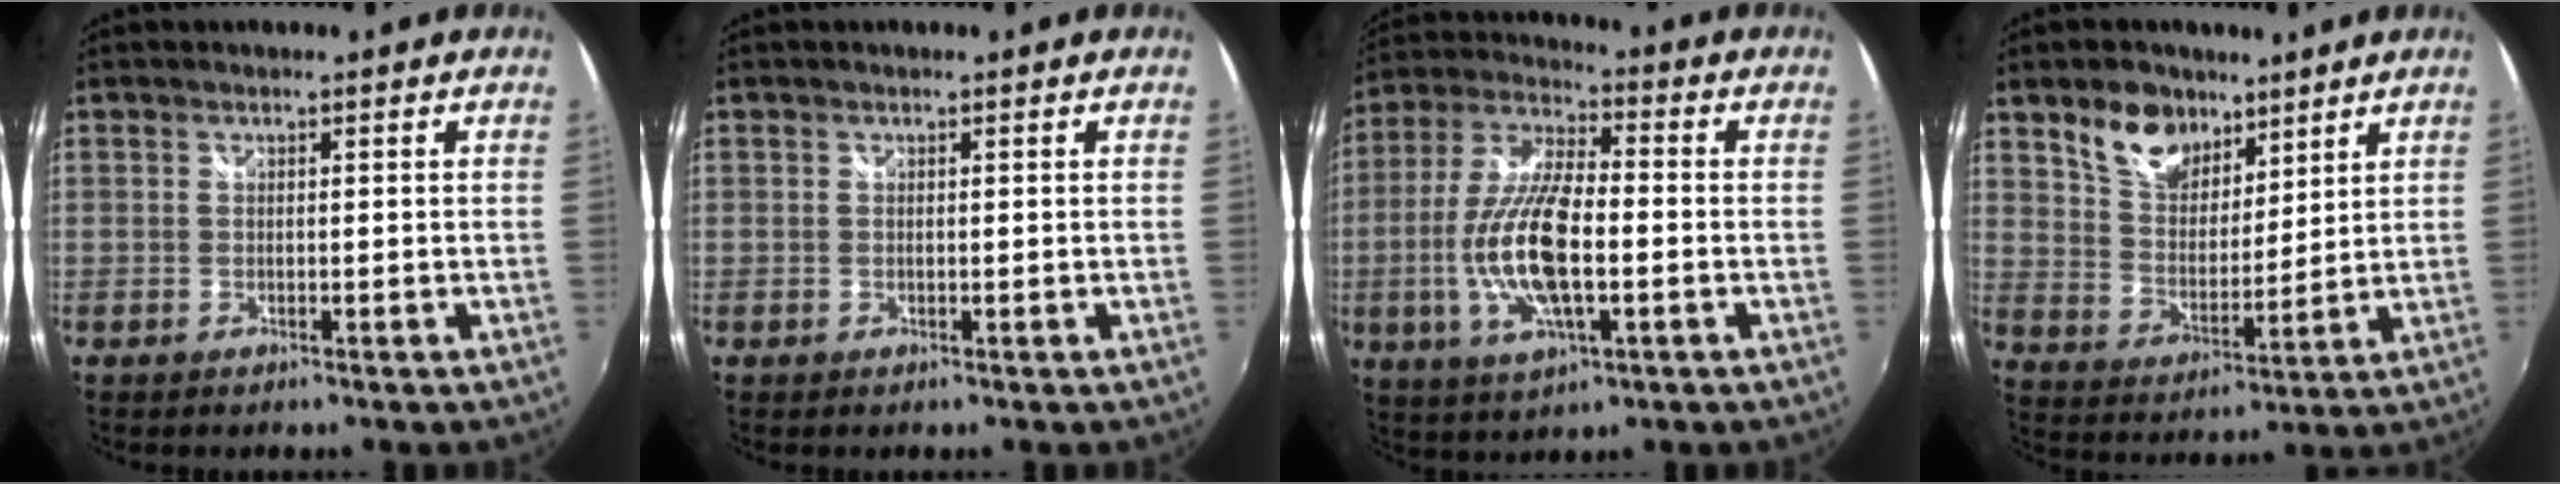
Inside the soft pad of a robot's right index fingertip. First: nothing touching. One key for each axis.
{"total": 0.0}
{"total": 15.3, "fx": -3.0, "fy": 5.4, "fz": 14.0, "tx": -0.288, "ty": -0.004, "tz": -0.057}
{"total": 10.3, "fx": 7.0, "fy": 6.1, "fz": 4.5, "tx": -0.082, "ty": 0.014, "tz": 0.134}